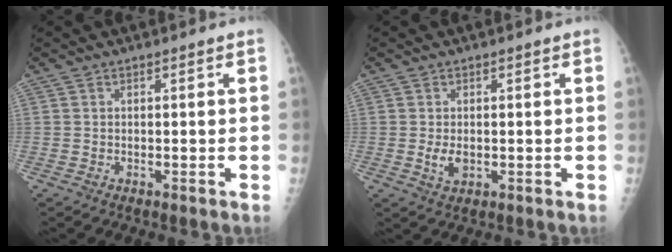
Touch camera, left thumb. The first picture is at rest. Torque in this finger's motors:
{"motor_torque": [0.05, 0.07, 0.67, 0.14, 0.10]}